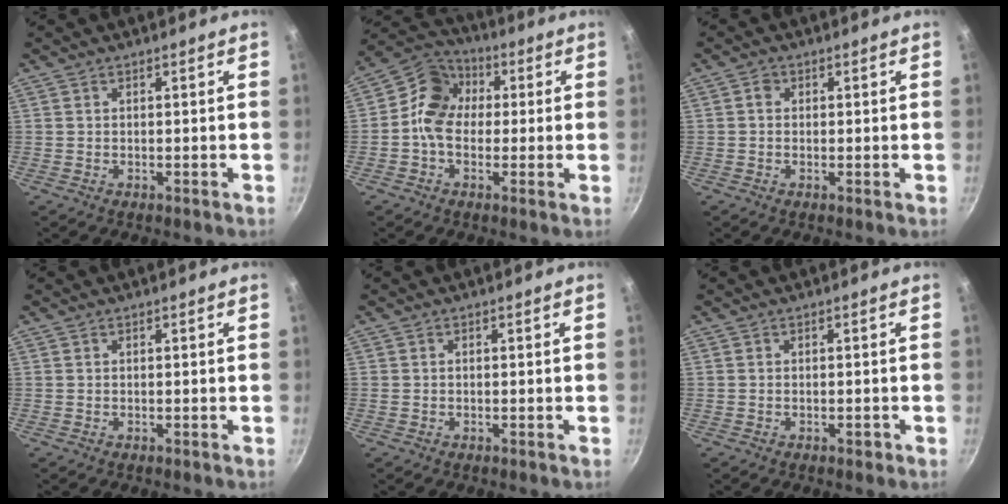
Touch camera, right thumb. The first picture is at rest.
{"total": 10.1, "force": [0.4, 8.2, 5.9], "torque": [-0.073, 0.025, -0.021]}
{"total": 1.6, "force": [0.2, 1.3, 0.8], "torque": [-0.008, 0.002, -0.001]}
{"total": 0.0}
{"total": 0.0}
{"total": 0.9, "force": [-0.5, 0.5, 0.6], "torque": [-0.006, 0.004, -0.005]}